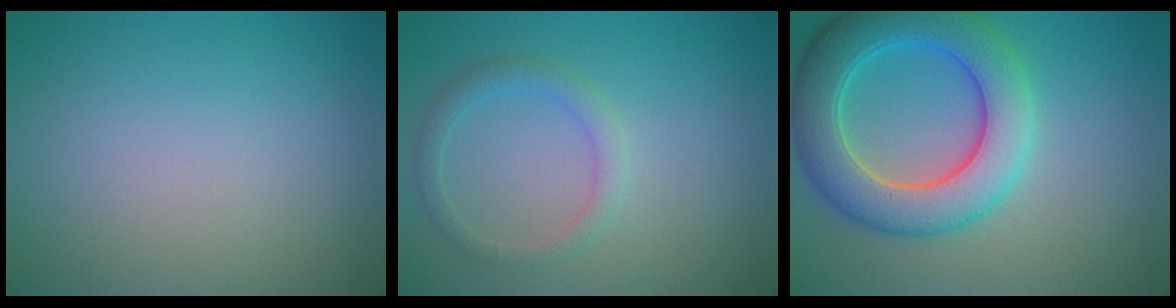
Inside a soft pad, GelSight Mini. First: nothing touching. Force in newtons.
{"total": 1.9, "press": 1.9, "slide": 0.1}
{"total": 7.9, "press": 7.9, "slide": 0.3}